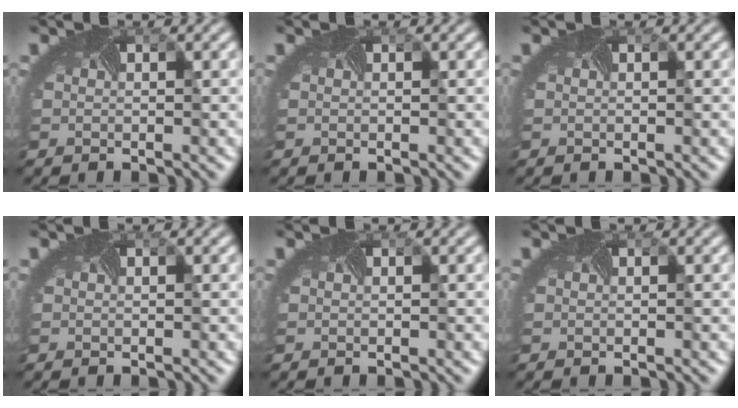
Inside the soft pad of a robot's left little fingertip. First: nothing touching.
{"total": 0.0}
{"total": 0.0}
{"total": 0.0}
{"total": 0.0}
{"total": 0.0}